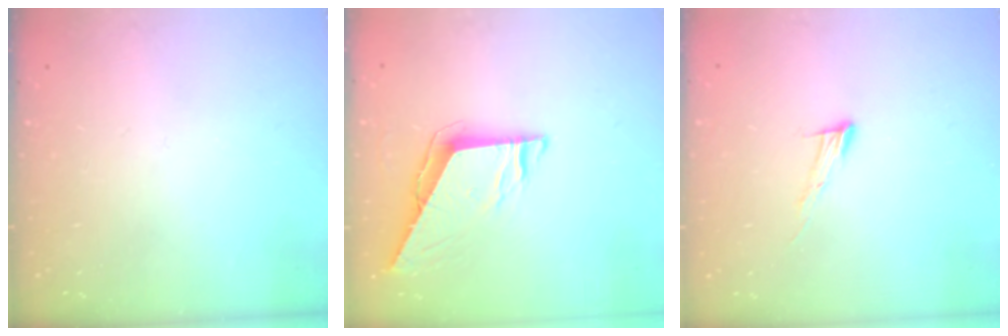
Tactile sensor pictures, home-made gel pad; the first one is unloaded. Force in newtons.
{"total": 7.2, "press": 7.2, "slide": 0.5}
{"total": 6.4, "press": 6.4, "slide": 0.4}